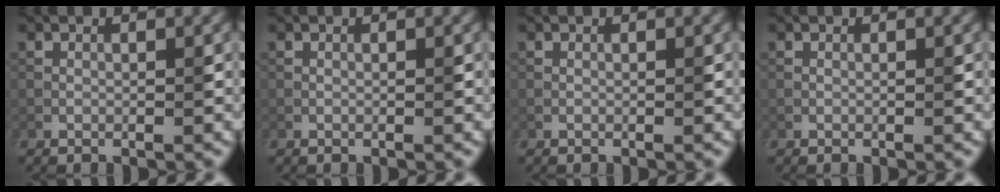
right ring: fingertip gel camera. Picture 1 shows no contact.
{"total": 0.0}
{"total": 0.0}
{"total": 0.0}